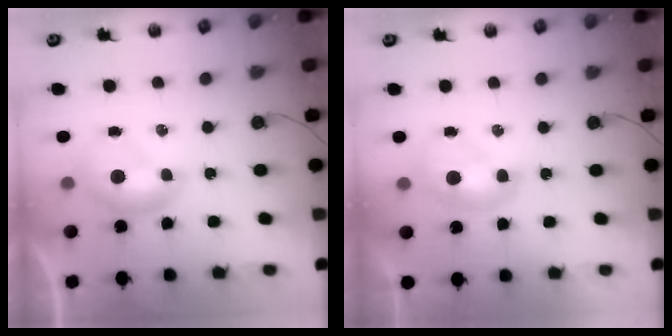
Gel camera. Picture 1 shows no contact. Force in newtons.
{"total": 1.5, "press": 1.5, "slide": 0.2}